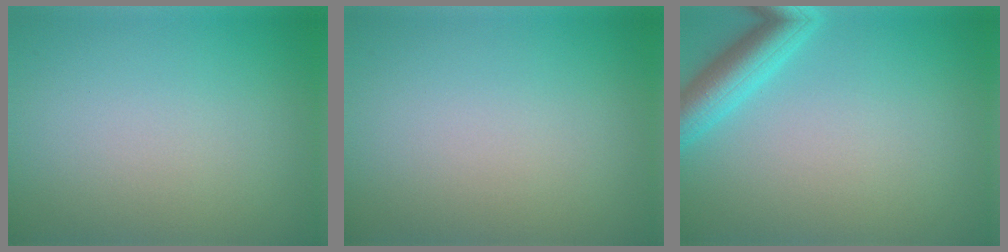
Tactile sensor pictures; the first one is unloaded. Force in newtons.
{"total": 0.0}
{"total": 4.2, "press": 4.2, "slide": 0.3}